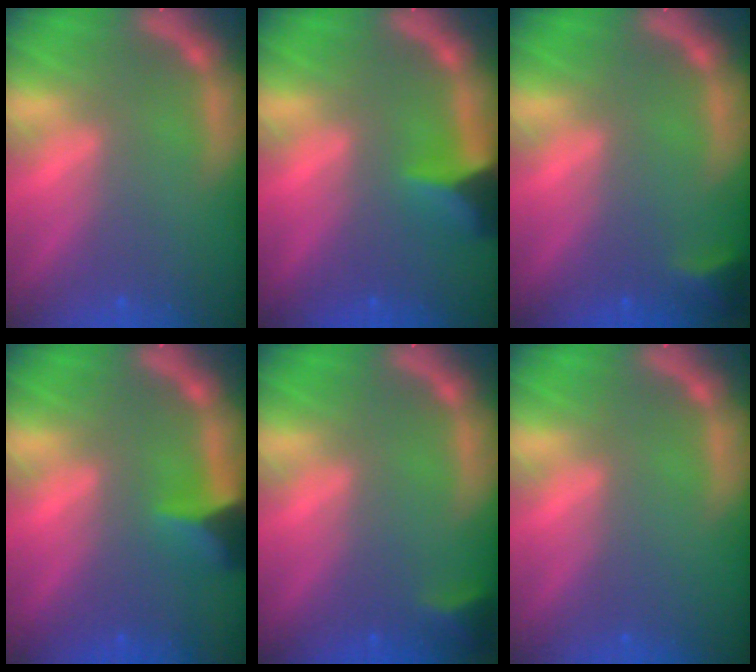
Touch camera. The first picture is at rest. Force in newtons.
{"total": 4.0}
{"total": 1.9}
{"total": 3.5}
{"total": 1.9}
{"total": 0.0}